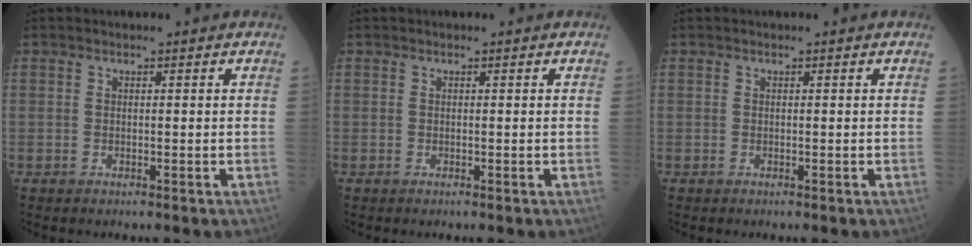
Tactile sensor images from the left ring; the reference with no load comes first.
{"total": 0.0}
{"total": 0.0}